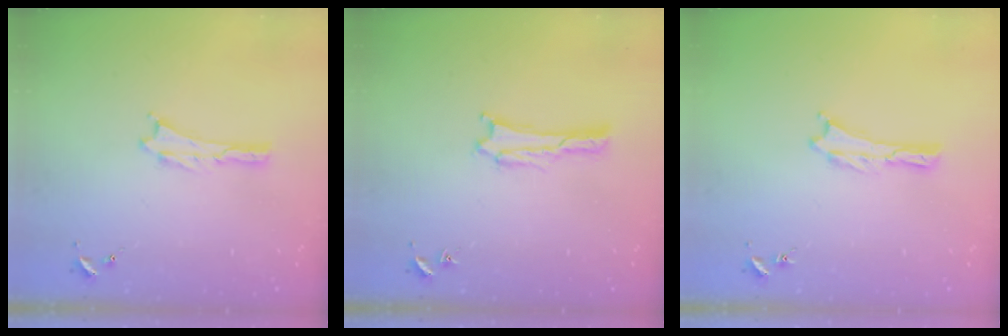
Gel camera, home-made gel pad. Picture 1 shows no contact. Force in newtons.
{"total": 1.9, "press": 1.9, "slide": 0.1}
{"total": 0.0}